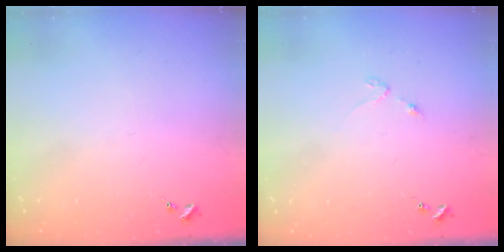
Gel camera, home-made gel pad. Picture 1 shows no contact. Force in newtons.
{"total": 2.3, "press": 2.3, "slide": 0.3}